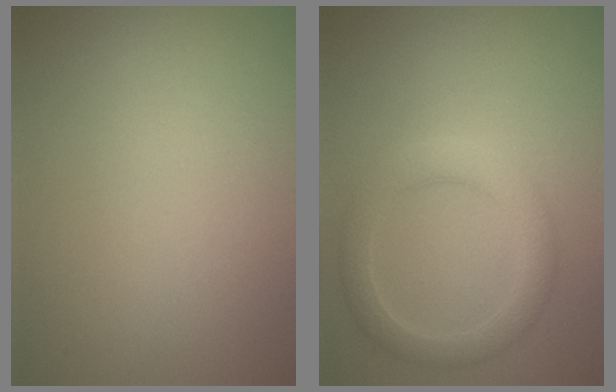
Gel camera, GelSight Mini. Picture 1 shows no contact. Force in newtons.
{"total": 3.3, "press": 3.3, "slide": 0.1}